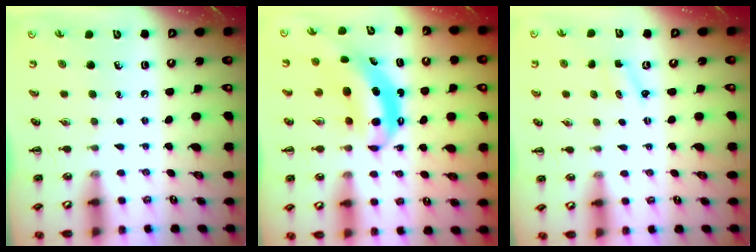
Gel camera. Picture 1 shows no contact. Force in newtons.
{"total": 6.9, "press": 6.7, "slide": 1.6}
{"total": 1.3, "press": 1.2, "slide": 0.3}